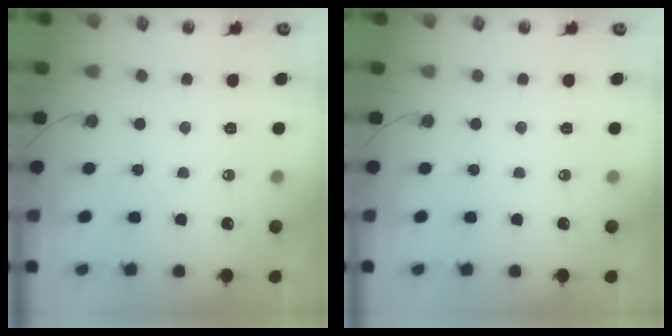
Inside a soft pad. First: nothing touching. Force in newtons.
{"total": 0.0}